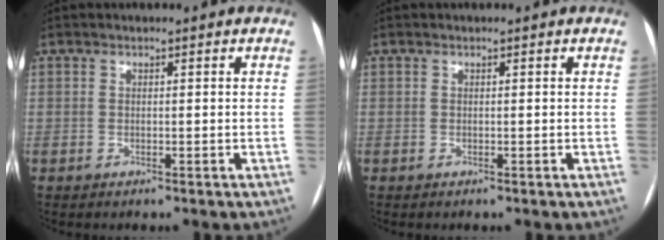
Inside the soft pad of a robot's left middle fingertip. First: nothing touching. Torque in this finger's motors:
{"motor_torque": [0.28, -0.38, 0.00, 0.00]}